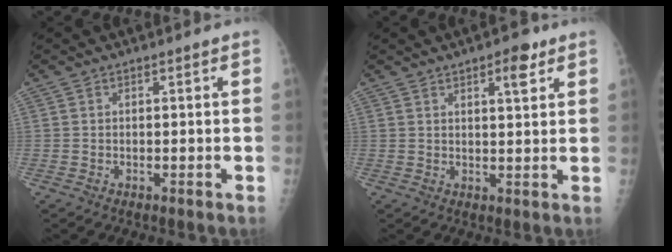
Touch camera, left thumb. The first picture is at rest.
{"total": 4.6, "force": [2.7, 1.5, 3.4], "torque": [-0.039, -0.014, 0.038]}